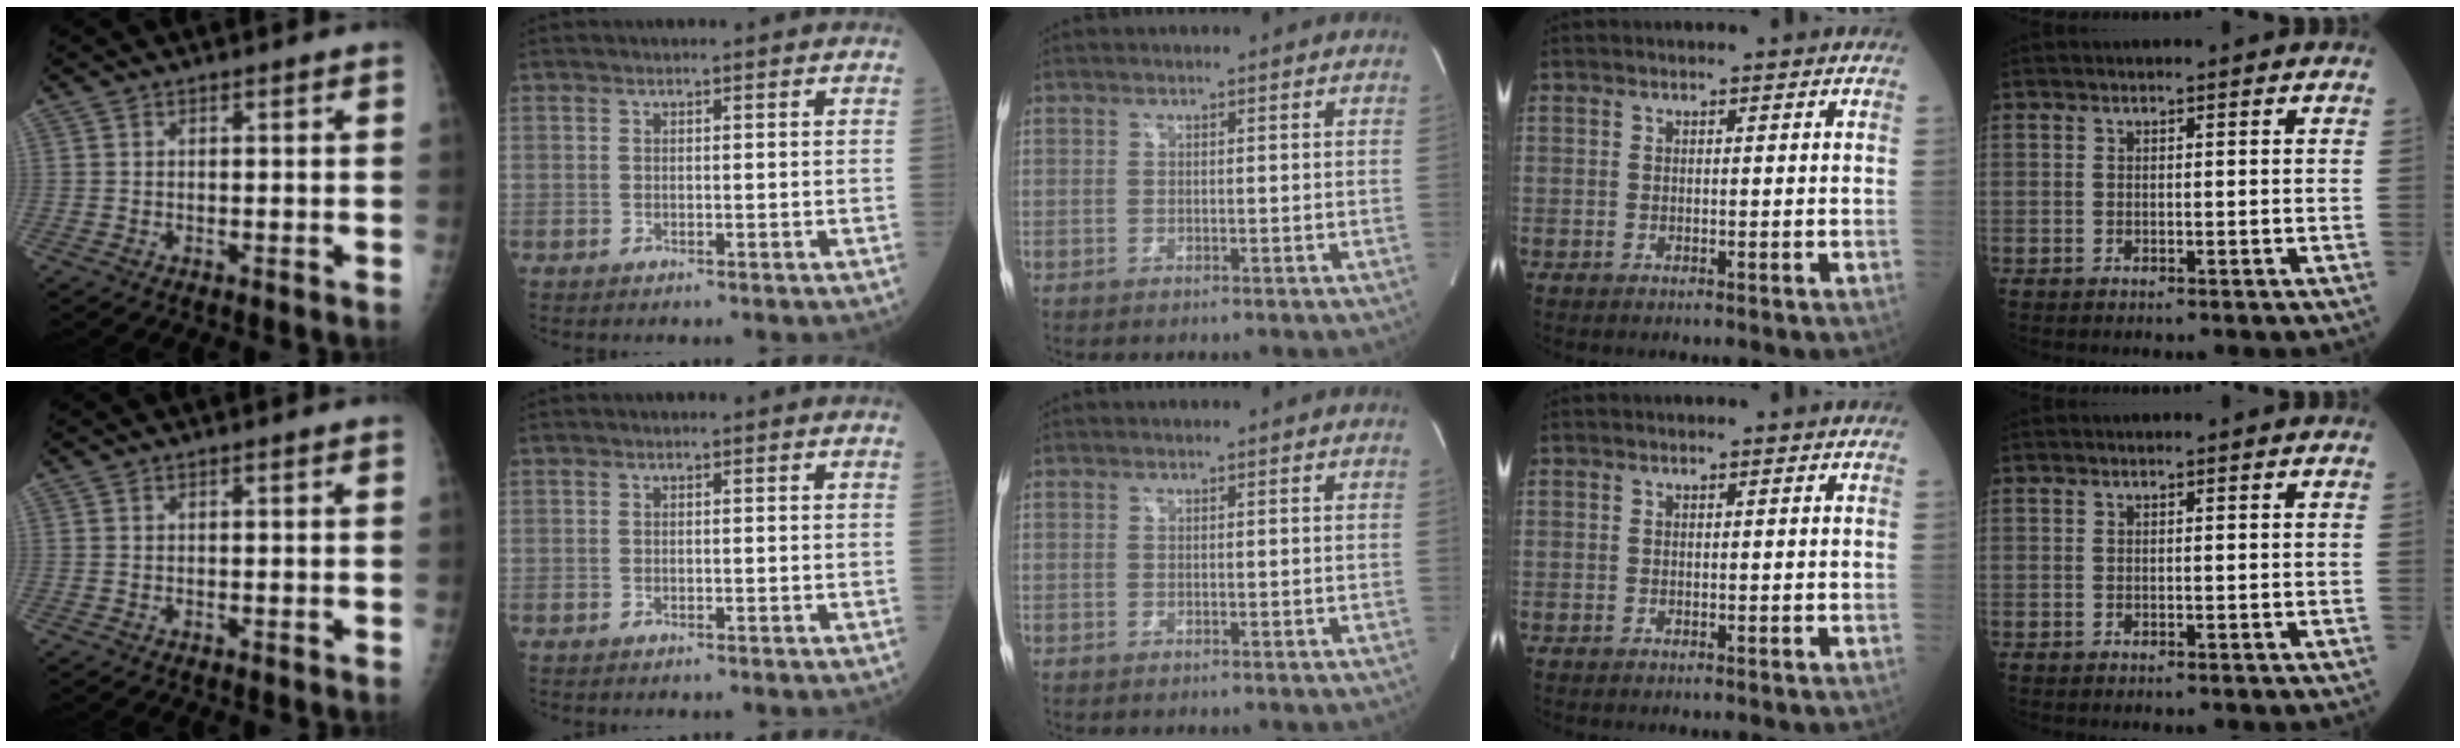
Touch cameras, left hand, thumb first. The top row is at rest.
{}